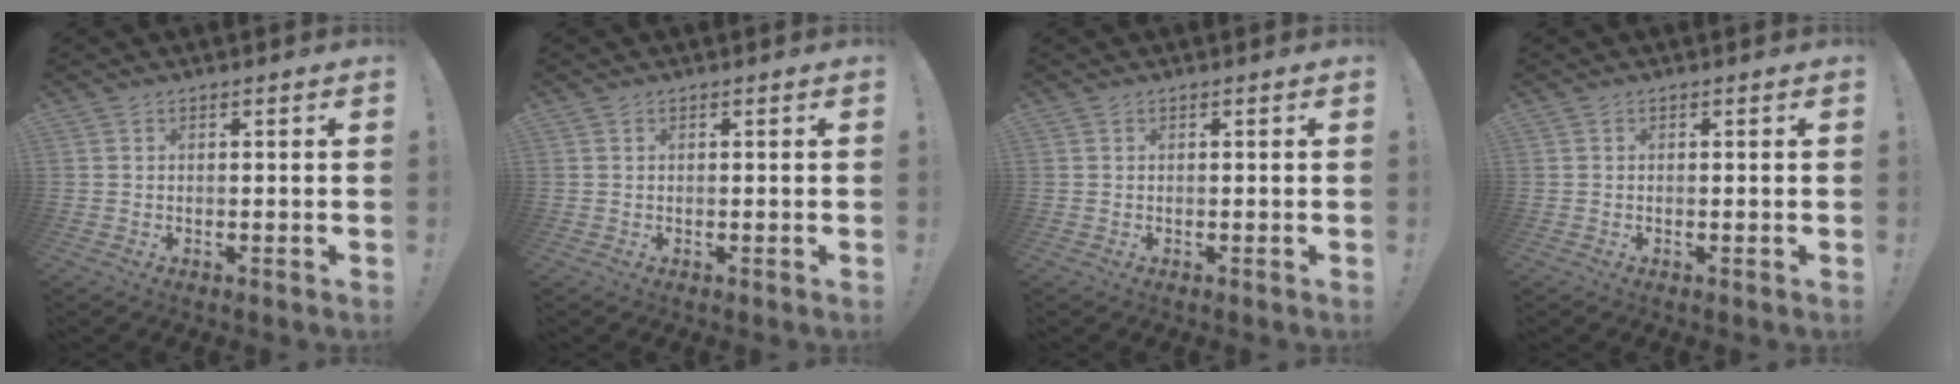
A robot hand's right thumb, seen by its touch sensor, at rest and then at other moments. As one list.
[{"total": 0.0}, {"total": 0.0}, {"total": 0.0}]